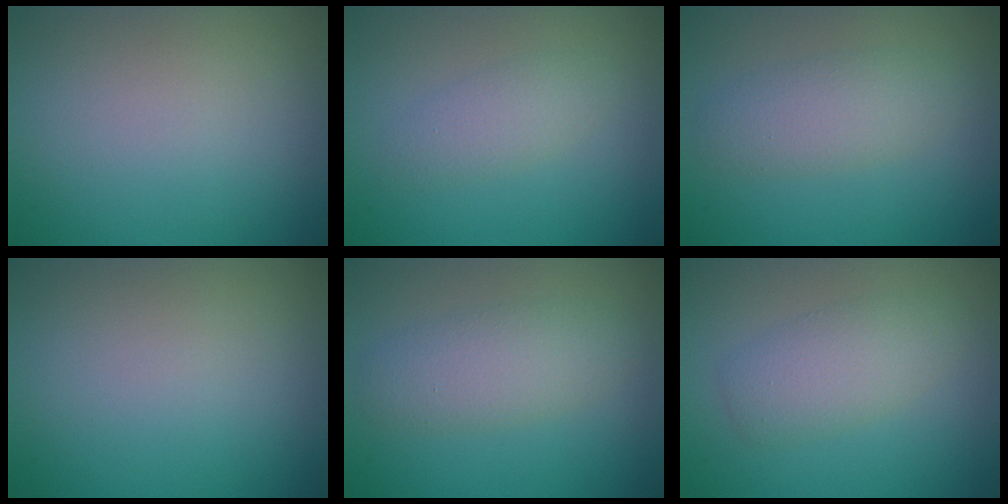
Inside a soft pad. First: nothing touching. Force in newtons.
{"total": 2.0, "press": 2.0, "slide": 0.1}
{"total": 2.0, "press": 1.9, "slide": 0.2}
{"total": 0.0}
{"total": 3.5, "press": 3.5, "slide": 0.3}
{"total": 3.2, "press": 3.2, "slide": 0.1}